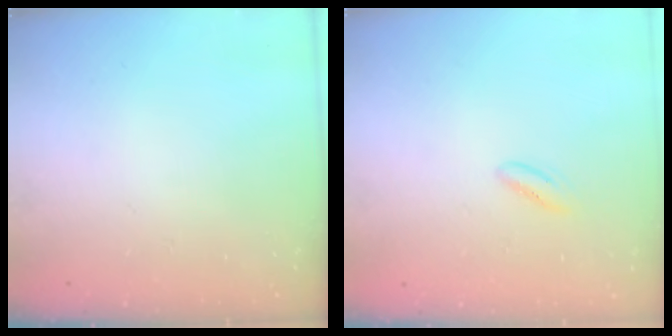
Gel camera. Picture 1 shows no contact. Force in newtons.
{"total": 2.6, "press": 2.5, "slide": 0.6}